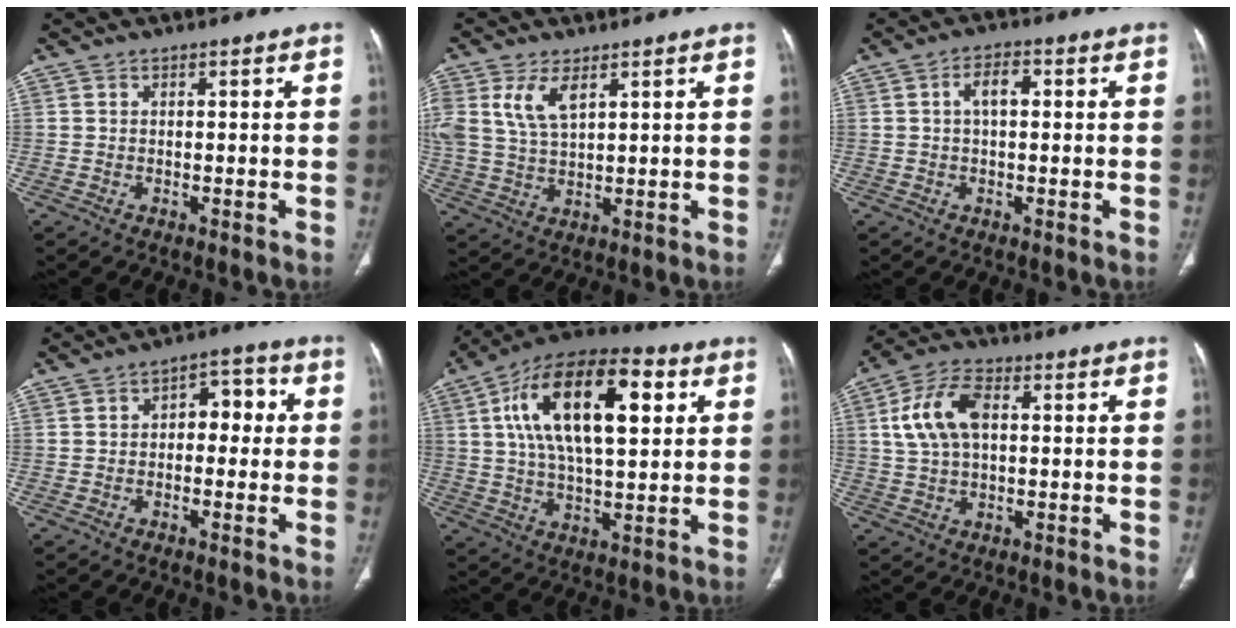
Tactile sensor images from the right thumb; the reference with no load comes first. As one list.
[{"total": 8.1, "force": [3.6, 4.0, 6.0], "torque": [-0.127, -0.004, 0.081]}, {"total": 4.0, "force": [0.6, 2.0, 3.4], "torque": [-0.058, 0.010, 0.007]}, {"total": 6.4, "force": [0.4, 4.0, 4.9], "torque": [-0.031, 0.024, -0.006]}, {"total": 22.0, "force": [6.3, 10.1, 18.6], "torque": [-0.302, 0.006, 0.095]}, {"total": 10.4, "force": [2.0, 6.1, 8.2], "torque": [-0.164, 0.016, 0.037]}]